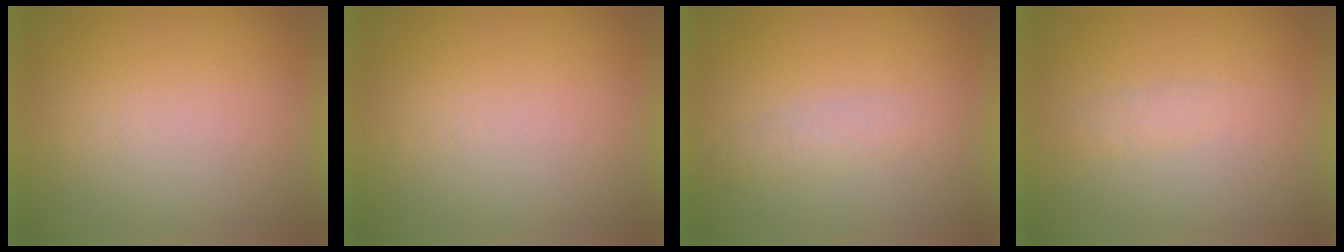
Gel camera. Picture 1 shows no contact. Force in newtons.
{"total": 0.0}
{"total": 1.9}
{"total": 1.5}